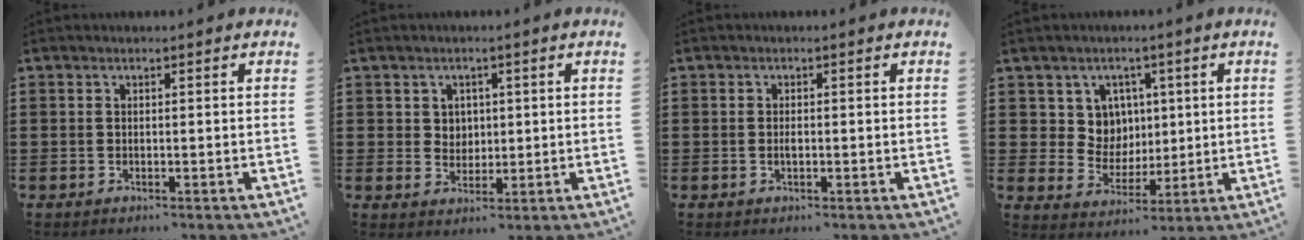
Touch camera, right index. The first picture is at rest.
{"total": 2.8, "force": [1.2, 2.4, 0.7], "torque": [-0.015, 0.007, 0.020]}
{"total": 1.1, "force": [-0.2, 0.4, 1.0], "torque": [-0.020, -0.002, -0.003]}
{"total": 6.7, "force": [2.2, 6.0, 2.0], "torque": [-0.062, 0.011, 0.042]}